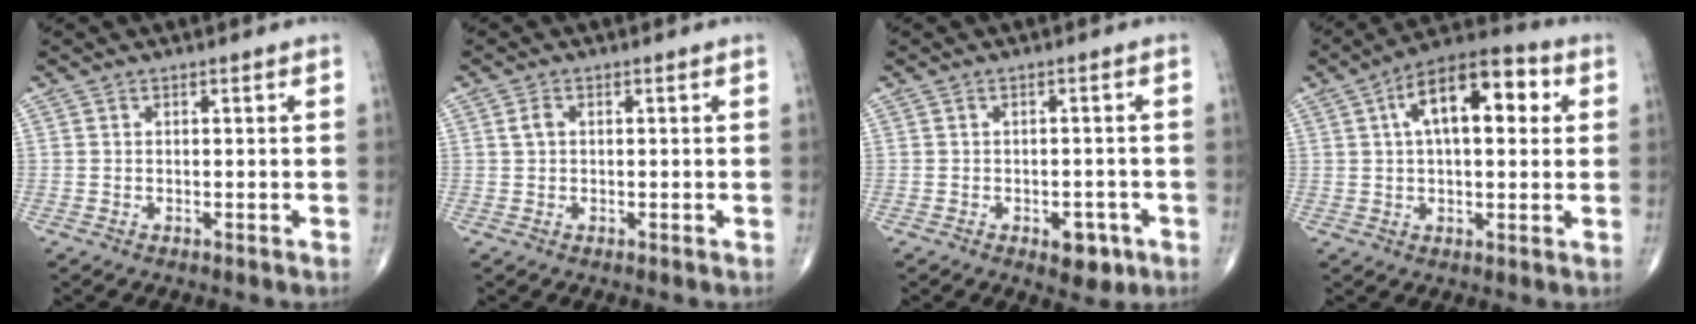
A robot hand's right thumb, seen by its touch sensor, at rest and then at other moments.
{"total": 1.7, "force": [0.3, 1.1, 1.2], "torque": [-0.025, 0.005, 0.007]}
{"total": 4.6, "force": [-2.1, 2.6, 3.1], "torque": [-0.020, 0.007, -0.022]}
{"total": 14.8, "force": [4.0, 7.1, 12.4], "torque": [-0.178, 0.026, 0.054]}